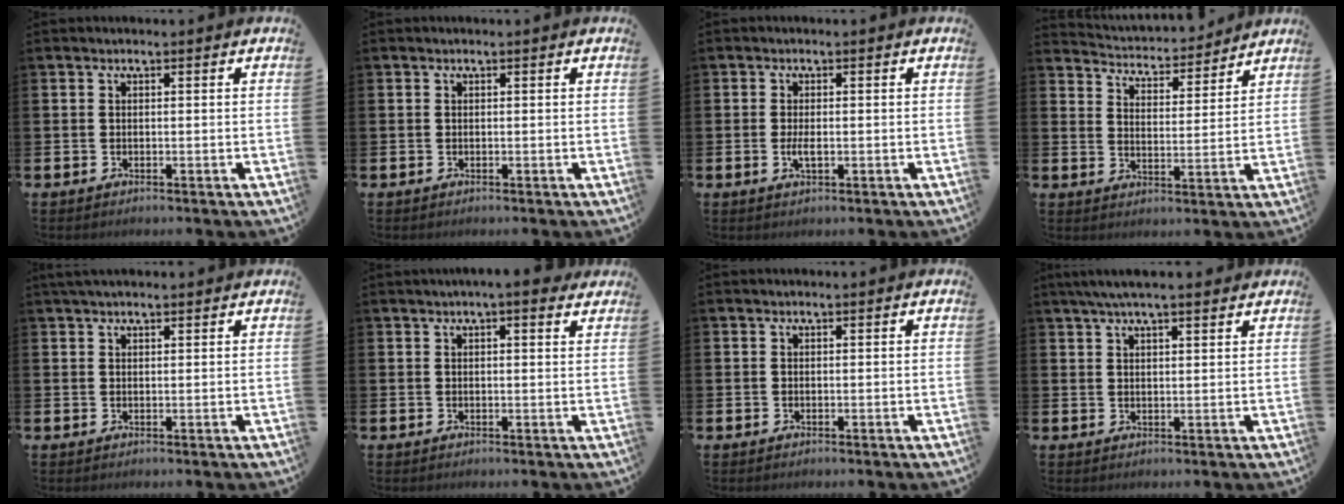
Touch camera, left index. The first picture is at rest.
{"total": 0.0}
{"total": 2.1, "force": [-0.2, 0.8, 1.9], "torque": [-0.029, -0.002, -0.006]}
{"total": 4.1, "force": [4.1, 0.8, -0.1], "torque": [-0.021, -0.036, 0.066]}
{"total": 2.0, "force": [1.8, 0.4, 0.8], "torque": [-0.004, -0.001, 0.029]}
{"total": 2.6, "force": [2.3, 0.0, 1.2], "torque": [-0.014, -0.012, 0.038]}
{"total": 0.0}
{"total": 5.4, "force": [5.0, 0.6, 1.8], "torque": [-0.042, -0.014, 0.090]}